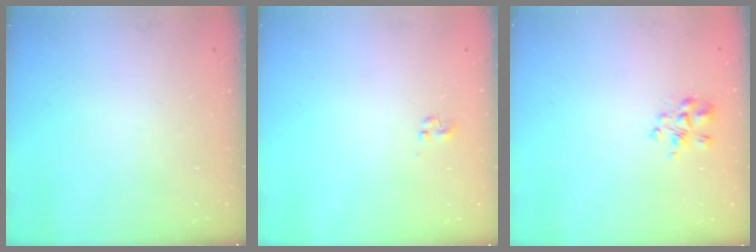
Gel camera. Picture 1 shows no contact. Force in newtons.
{"total": 0.0}
{"total": 3.5, "press": 3.5, "slide": 0.5}